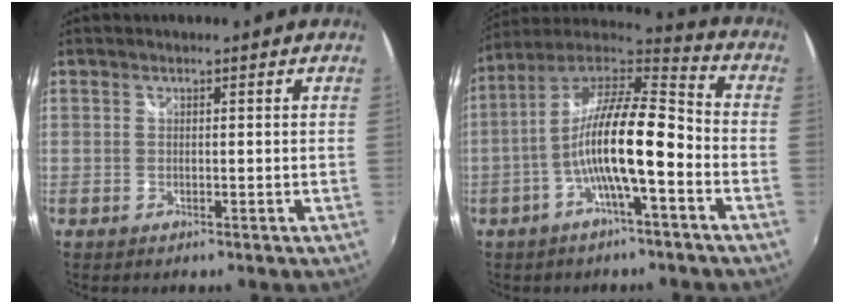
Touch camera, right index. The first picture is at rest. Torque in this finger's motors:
{"motor_torque": [1.95, -0.19, 1.05, 0.21]}